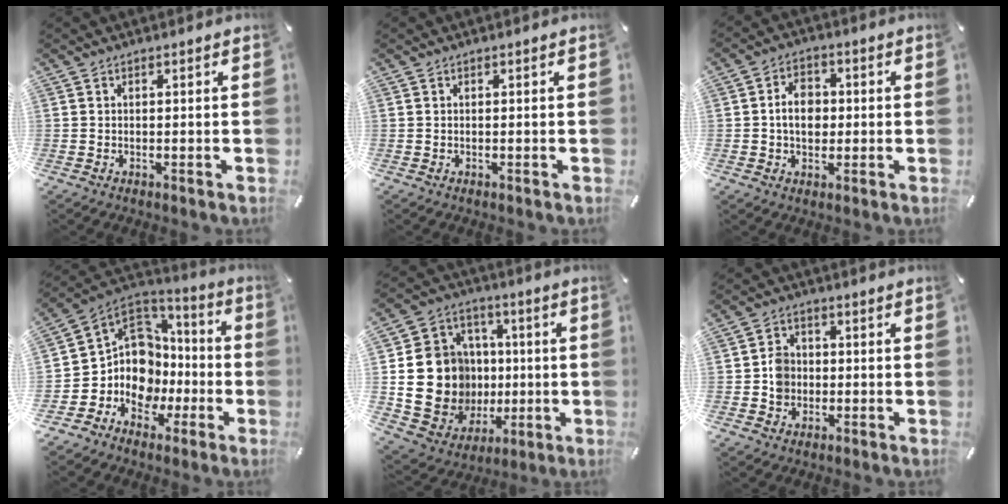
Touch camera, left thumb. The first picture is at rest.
{"total": 0.0}
{"total": 7.0, "force": [-0.2, 5.4, 4.5], "torque": [-0.078, 0.006, -0.006]}
{"total": 12.9, "force": [-0.5, 12.2, 4.2], "torque": [-0.107, -0.035, 0.004]}
{"total": 21.0, "force": [0.1, 18.9, 9.3], "torque": [-0.178, -0.008, 0.037]}
{"total": 5.6, "force": [-0.8, 5.0, 2.2], "torque": [-0.034, 0.009, -0.011]}